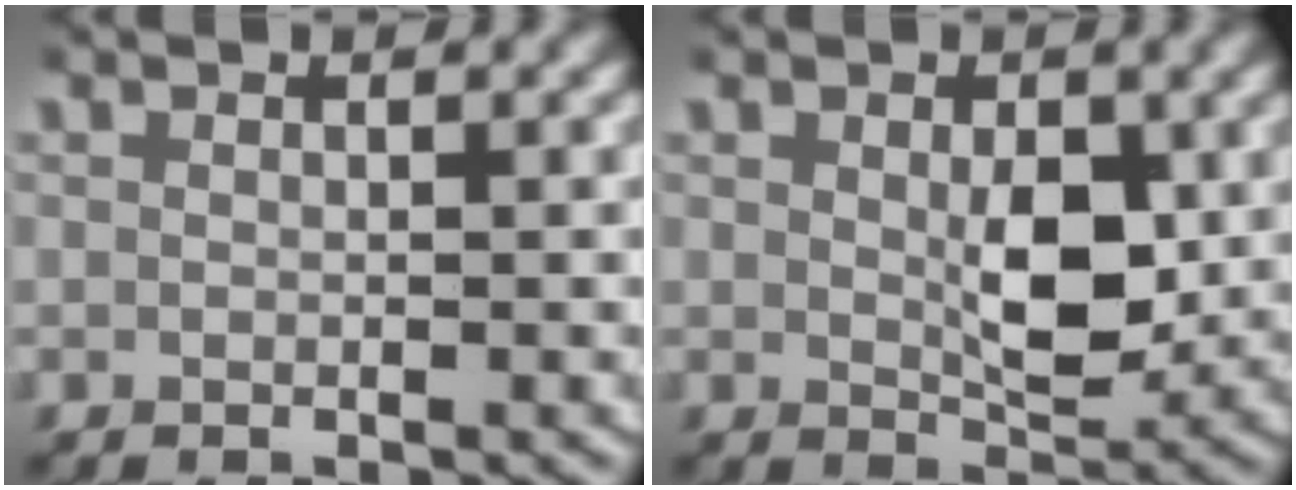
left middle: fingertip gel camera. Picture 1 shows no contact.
{"total": 3.9, "force": [0.6, 2.2, 3.1], "torque": [-0.054, -0.023, 0.018]}